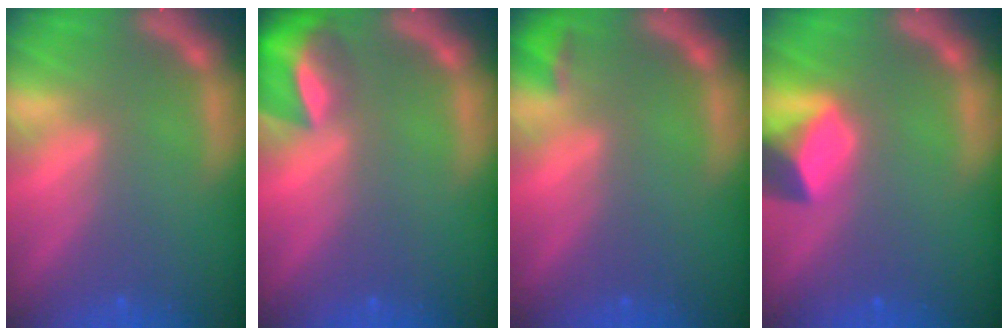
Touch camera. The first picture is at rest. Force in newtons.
{"total": 6.0}
{"total": 1.4}
{"total": 4.4}